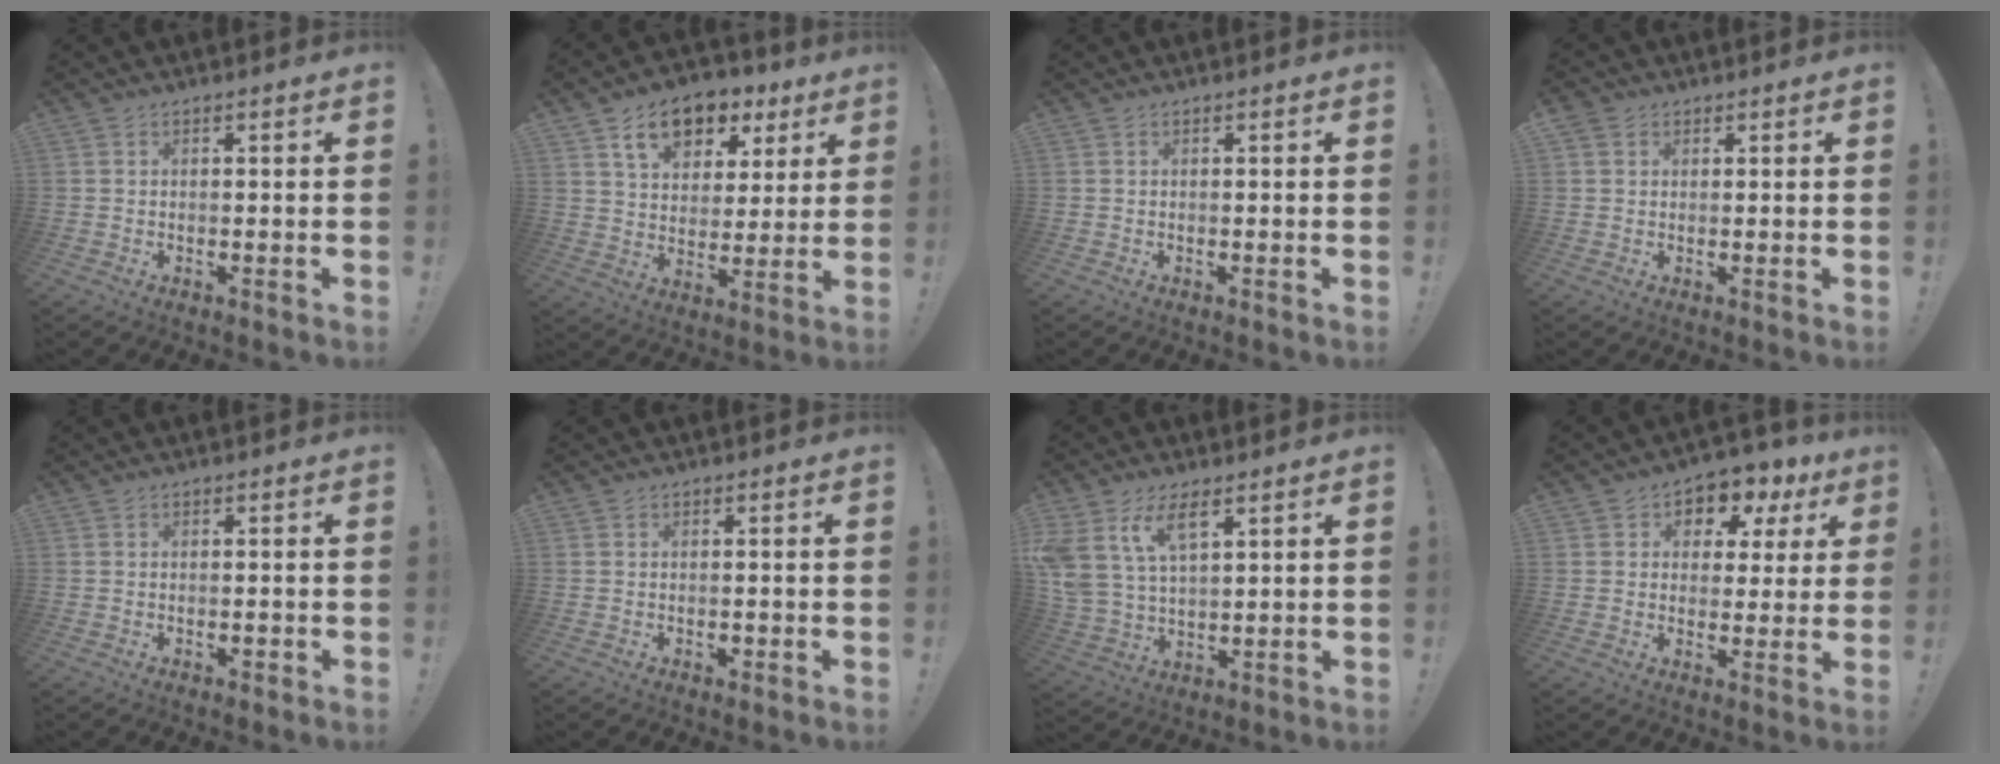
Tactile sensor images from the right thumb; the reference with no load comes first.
{"total": 13.1, "force": [7.4, 8.4, 6.9], "torque": [-0.105, -0.031, 0.136]}
{"total": 0.0}
{"total": 2.8, "force": [1.7, 2.1, 0.6], "torque": [-0.008, -0.004, 0.032]}
{"total": 0.7, "force": [-0.4, 0.3, 0.4], "torque": [-0.009, 0.003, -0.006]}
{"total": 0.9, "force": [-0.4, 0.7, 0.4], "torque": [-0.001, 0.002, -0.007]}
{"total": 11.1, "force": [6.4, 5.7, 7.1], "torque": [-0.163, -0.022, 0.120]}
{"total": 6.2, "force": [2.4, 5.1, 2.5], "torque": [-0.022, -0.022, 0.045]}